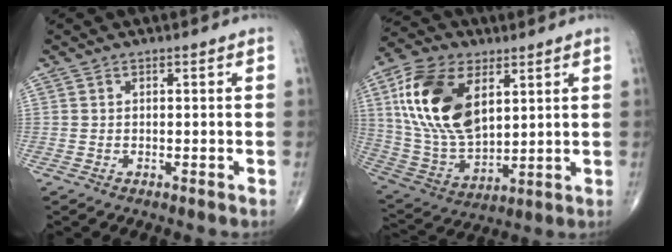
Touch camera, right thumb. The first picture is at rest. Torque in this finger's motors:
{"motor_torque": [0.60, 4.10, 1.93, 0.71, 0.26]}